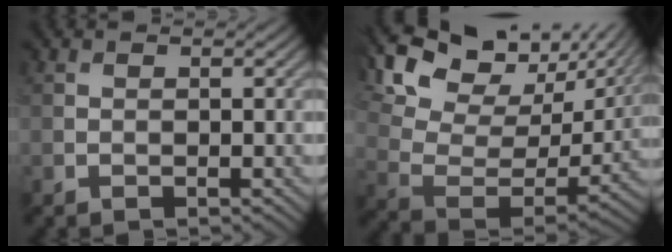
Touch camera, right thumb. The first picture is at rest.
{"total": 18.9, "force": [12.0, 8.6, 11.8], "torque": [-0.243, 0.035, 0.187]}